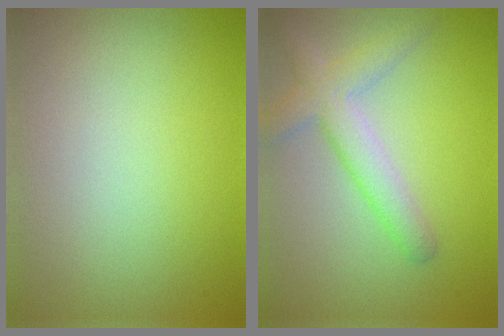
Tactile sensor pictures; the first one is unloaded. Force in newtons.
{"total": 3.8, "press": 3.8, "slide": 0.2}